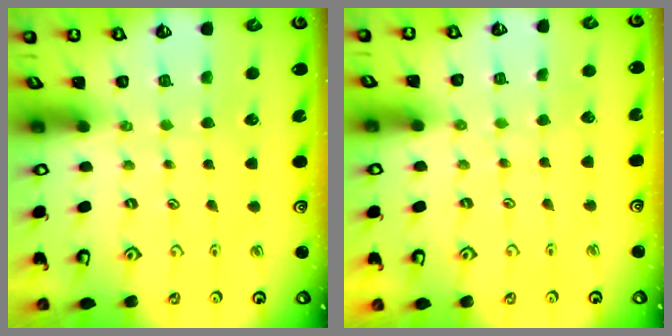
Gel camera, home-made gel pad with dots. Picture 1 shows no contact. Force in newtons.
{"total": 3.9, "press": 3.9, "slide": 0.4}